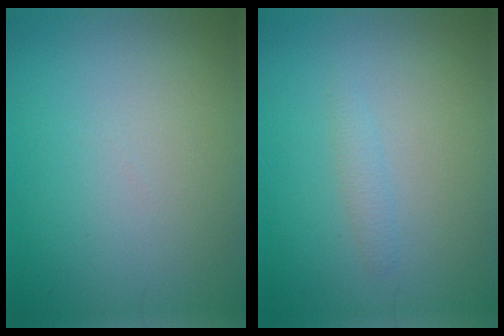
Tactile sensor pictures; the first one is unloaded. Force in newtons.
{"total": 1.0, "press": 0.9, "slide": 0.1}